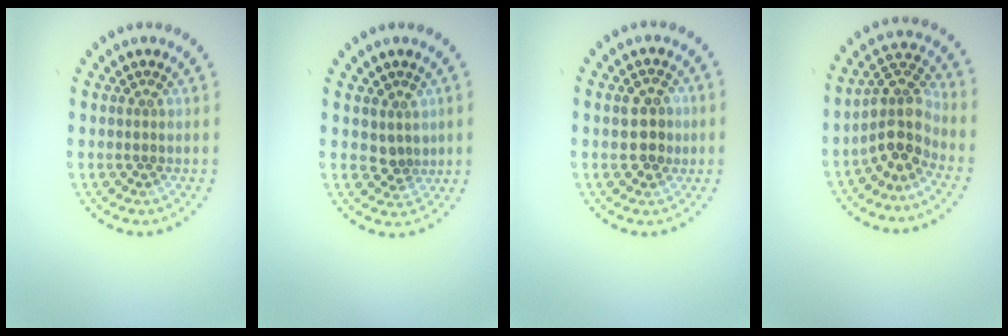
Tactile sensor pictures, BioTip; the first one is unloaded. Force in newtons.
{"total": 1.9, "press": 1.5, "slide": 1.2}
{"total": 2.9, "press": 2.9, "slide": 0.4}
{"total": 4.1, "press": 3.2, "slide": 2.5}